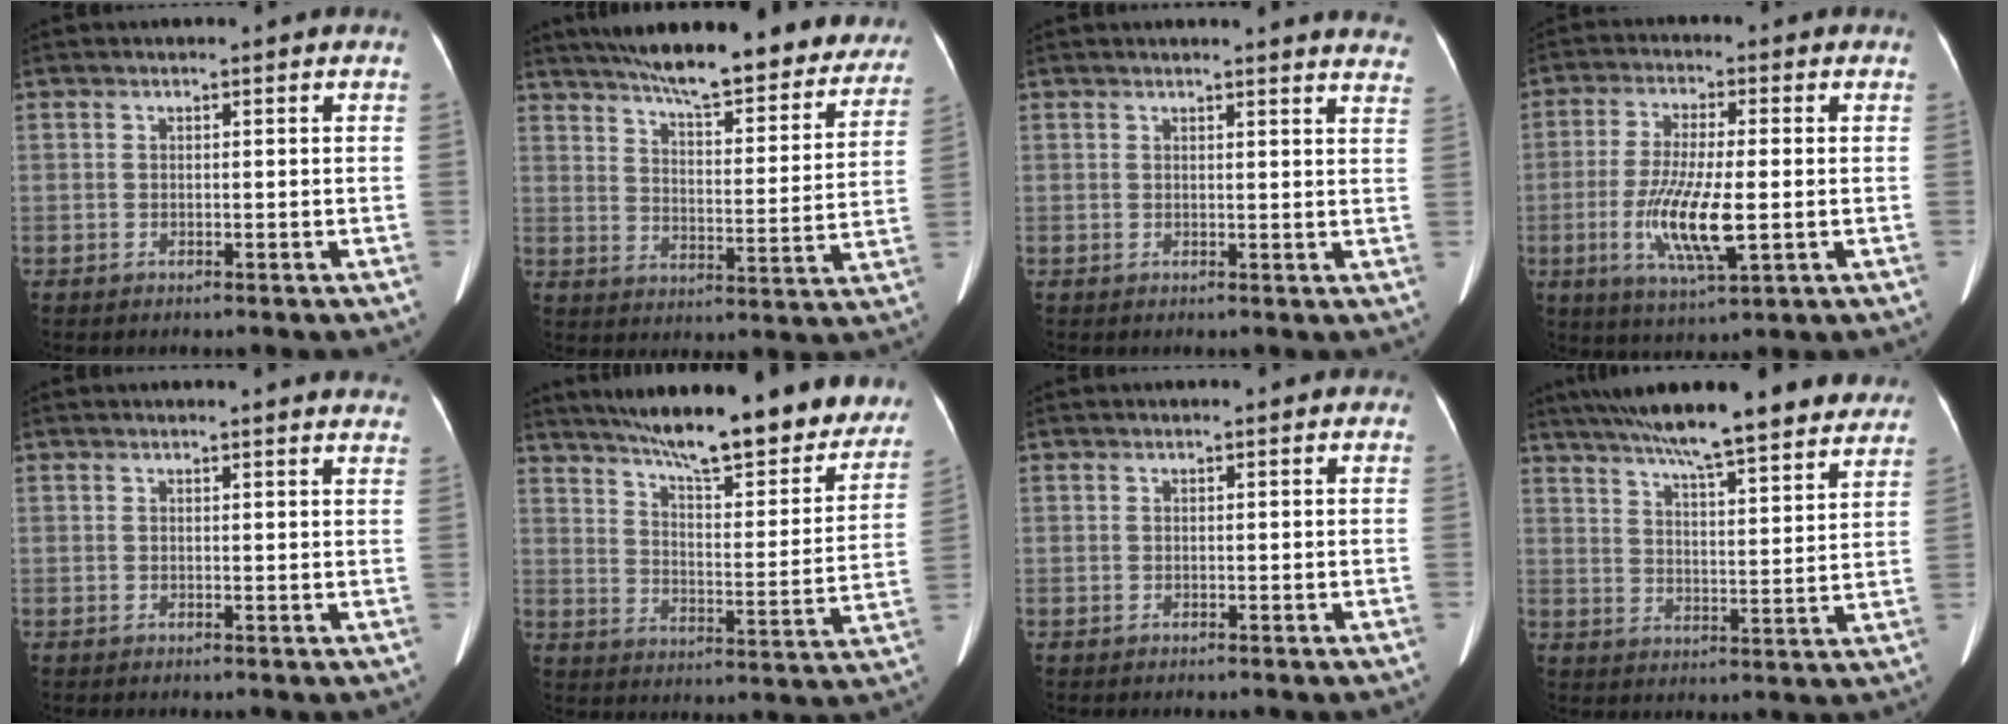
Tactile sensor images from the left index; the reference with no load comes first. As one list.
[{"total": 26.4, "force": [22.8, 5.5, 12.1], "torque": [-0.176, -0.022, 0.290]}, {"total": 12.7, "force": [12.3, 1.1, 3.0], "torque": [-0.012, -0.055, 0.102]}, {"total": 10.1, "force": [-2.0, 1.8, 9.7], "torque": [-0.198, -0.017, -0.036]}, {"total": 9.5, "force": [9.0, 1.5, 2.5], "torque": [-0.009, -0.001, 0.074]}, {"total": 27.0, "force": [22.9, 5.0, 13.5], "torque": [-0.195, -0.041, 0.298]}, {"total": 0.0}, {"total": 23.4, "force": [20.0, 3.0, 11.9], "torque": [-0.182, 0.012, 0.267]}]